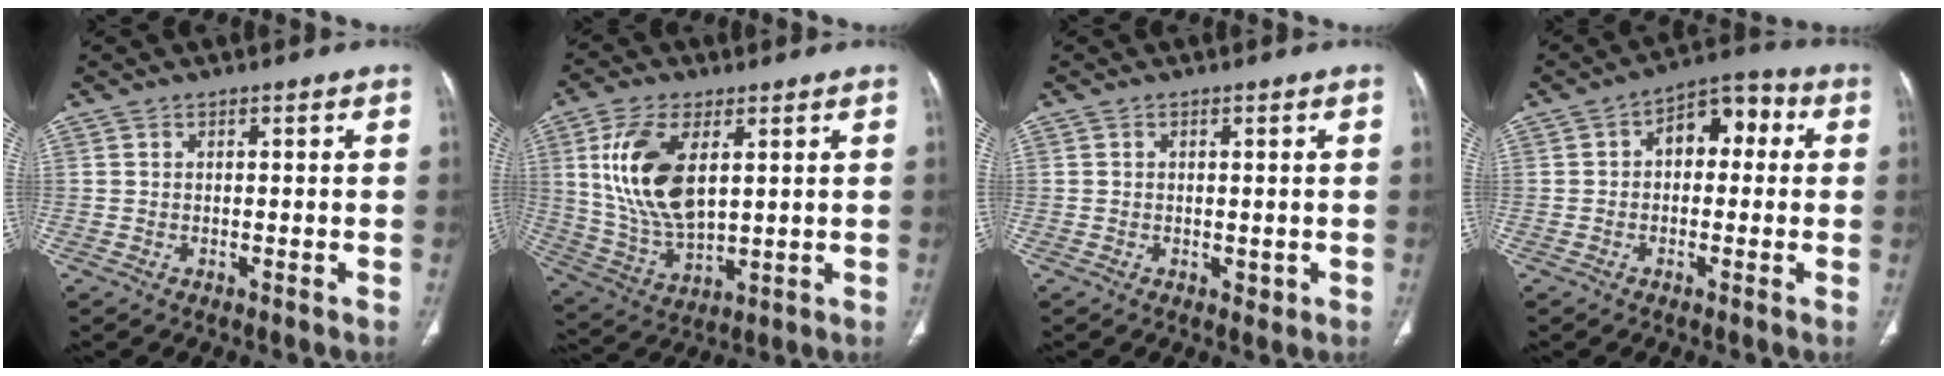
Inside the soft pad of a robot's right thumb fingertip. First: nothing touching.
{"total": 15.5, "force": [4.2, 8.0, 12.6], "torque": [-0.253, -0.017, 0.092]}
{"total": 1.1, "force": [0.0, 0.9, 0.7], "torque": [-0.007, -0.001, 0.002]}
{"total": 8.6, "force": [1.2, 5.4, 6.5], "torque": [-0.062, 0.032, 0.007]}